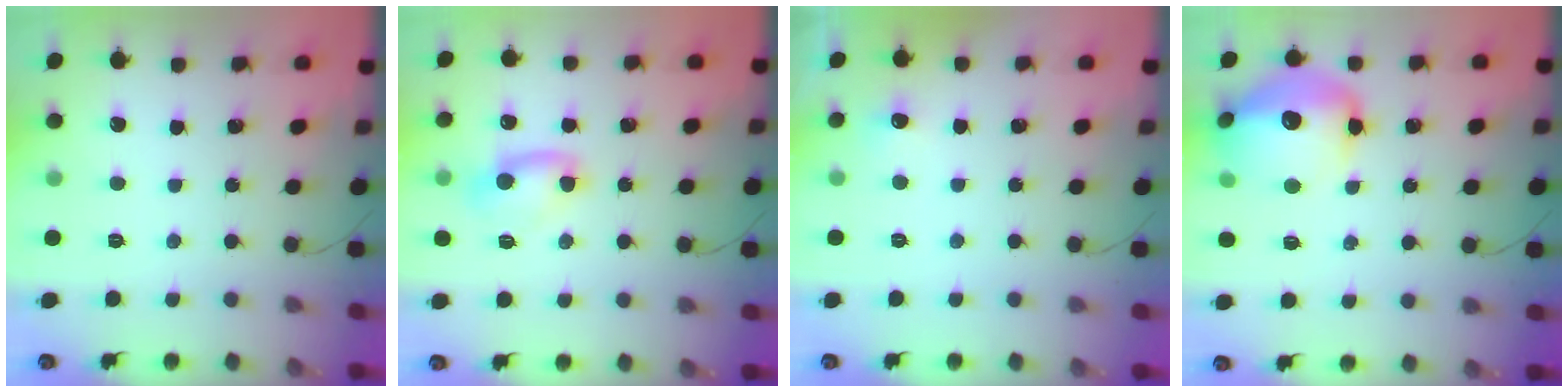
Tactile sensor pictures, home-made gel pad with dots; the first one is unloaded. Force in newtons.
{"total": 5.9, "press": 5.7, "slide": 1.4}
{"total": 4.7, "press": 4.5, "slide": 1.3}
{"total": 17.2, "press": 17.1, "slide": 2.1}